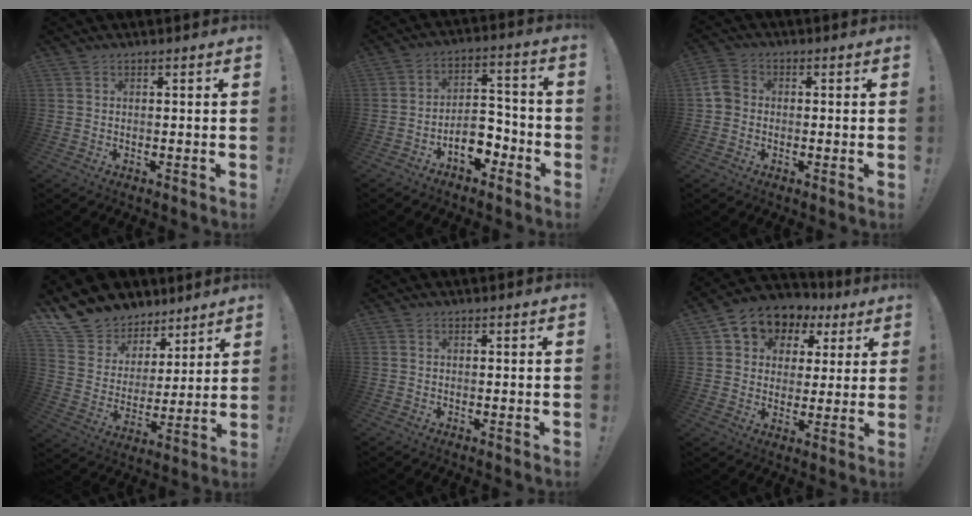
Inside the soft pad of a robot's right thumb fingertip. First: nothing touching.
{"total": 9.5, "force": [-5.2, 6.0, 5.2], "torque": [-0.078, 0.040, -0.083]}
{"total": 5.8, "force": [-0.5, 4.9, 3.0], "torque": [-0.073, 0.014, -0.007]}
{"total": 12.6, "force": [9.4, 8.2, 1.9], "torque": [-0.041, -0.075, 0.186]}
{"total": 0.0}
{"total": 8.1, "force": [3.6, 6.7, 2.6], "torque": [-0.049, -0.025, 0.074]}